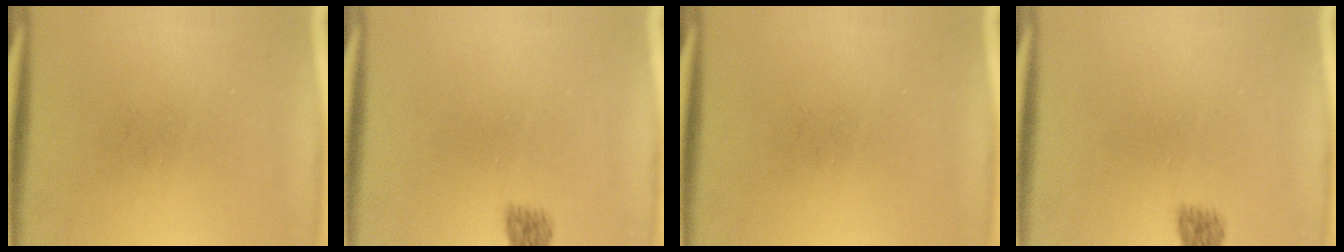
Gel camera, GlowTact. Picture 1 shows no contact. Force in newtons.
{"total": 2.1}
{"total": 0.0}
{"total": 2.1}